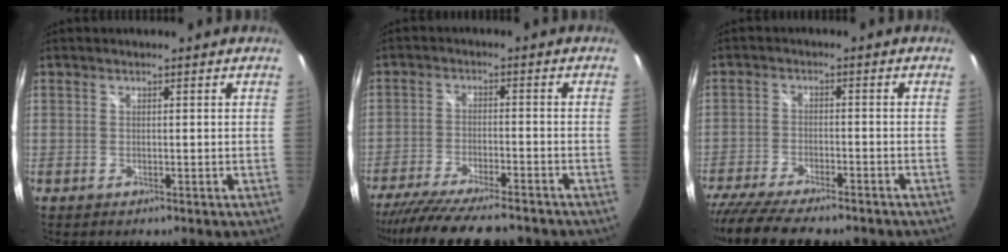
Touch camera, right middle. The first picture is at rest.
{"total": 16.9, "force": [-14.6, 3.1, 8.1], "torque": [-0.163, -0.039, -0.228]}
{"total": 15.3, "force": [-12.9, 3.3, 7.5], "torque": [-0.158, -0.045, -0.206]}